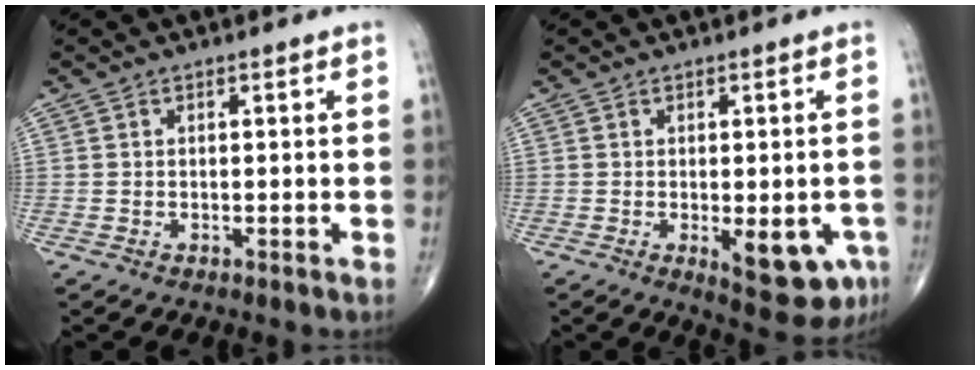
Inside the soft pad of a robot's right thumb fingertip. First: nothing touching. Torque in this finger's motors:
{"motor_torque": [1.04, 1.24, 0.08, -0.20, 0.19]}